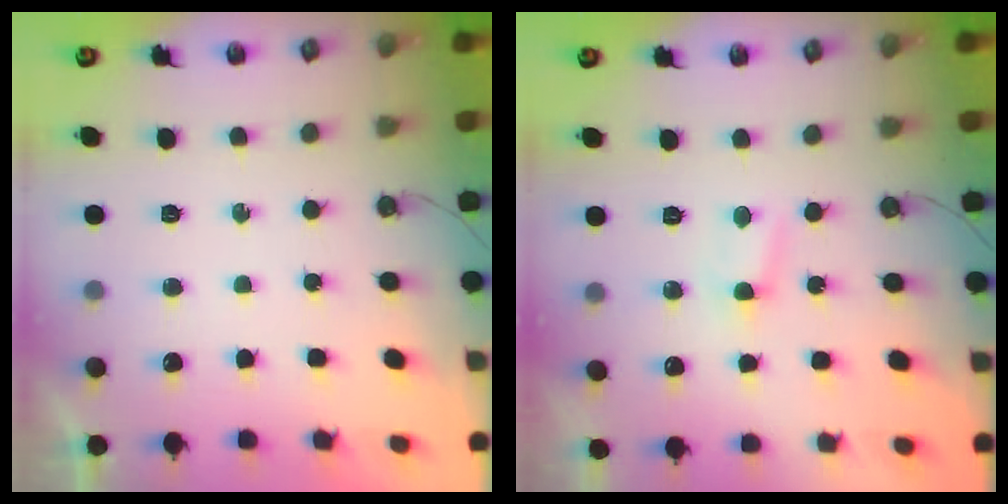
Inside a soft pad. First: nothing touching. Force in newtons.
{"total": 2.6, "press": 2.6, "slide": 0.4}